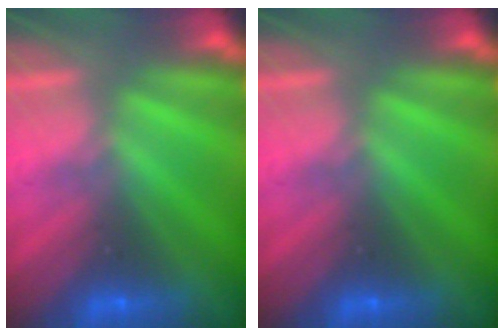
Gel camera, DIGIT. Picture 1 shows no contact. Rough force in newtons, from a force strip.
{"total": 0.0}